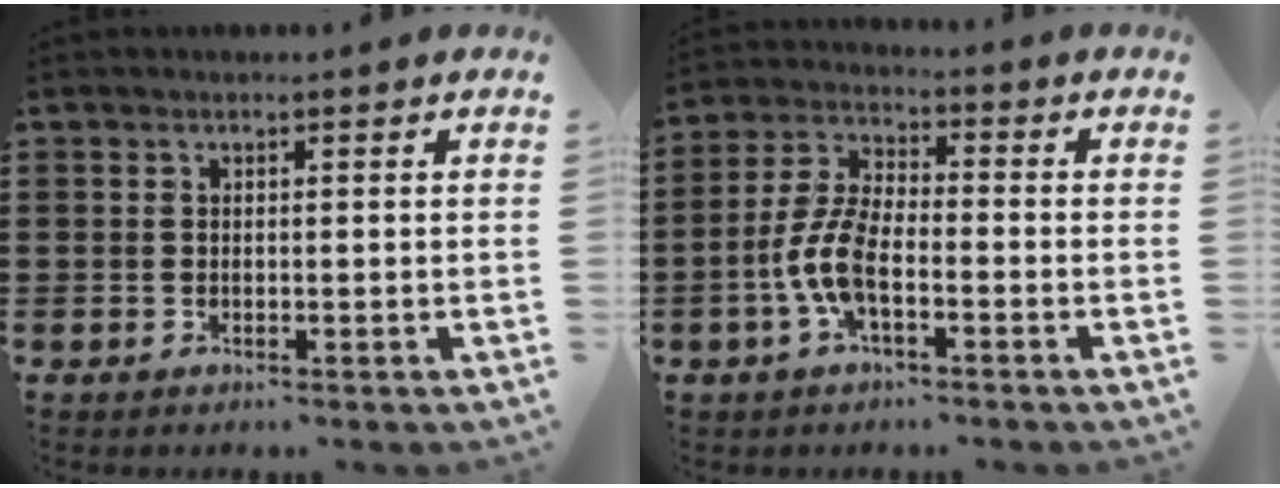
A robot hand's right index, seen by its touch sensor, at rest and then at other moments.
{"total": 7.1, "force": [-2.6, 2.8, 6.0], "torque": [-0.149, -0.008, -0.057]}